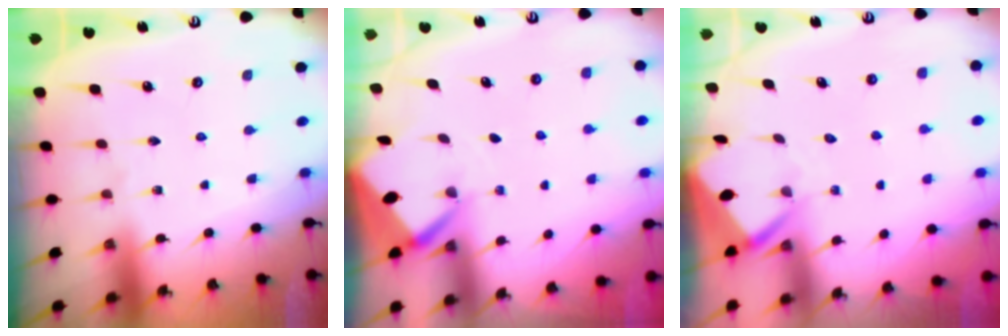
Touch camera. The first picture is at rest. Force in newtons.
{"total": 2.7, "press": 2.7, "slide": 0.3}
{"total": 3.3, "press": 3.3, "slide": 0.3}